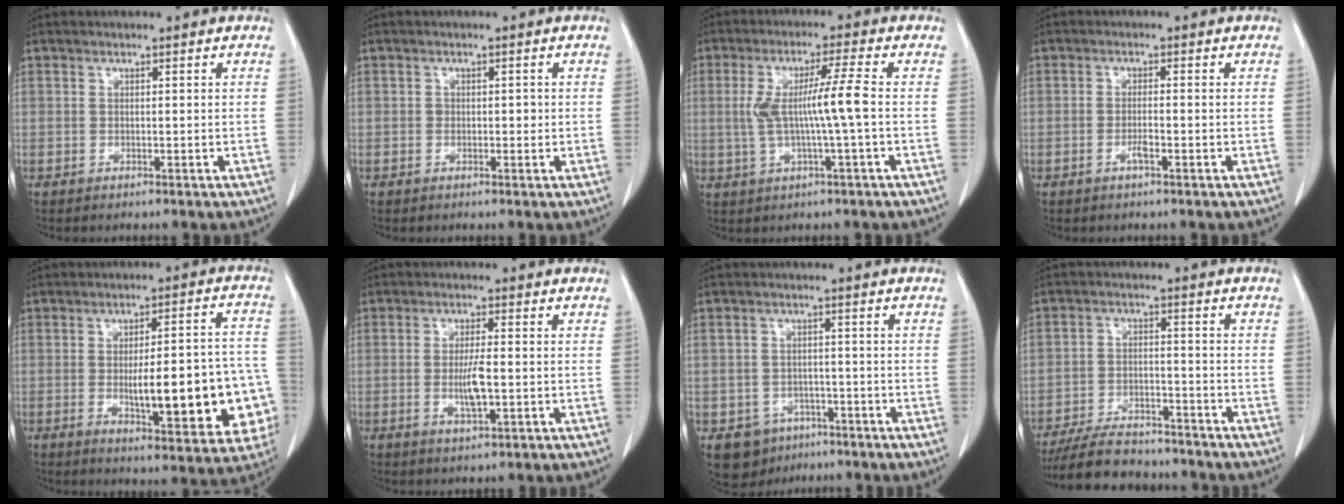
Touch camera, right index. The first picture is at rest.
{"total": 1.4, "force": [-0.1, 1.1, 0.8], "torque": [-0.010, 0.007, -0.002]}
{"total": 7.6, "force": [-0.2, -0.4, 7.6], "torque": [-0.148, 0.008, -0.002]}
{"total": 2.4, "force": [-1.1, 0.4, 2.1], "torque": [-0.037, 0.000, -0.022]}
{"total": 18.8, "force": [-3.7, 4.7, 17.8], "torque": [-0.166, 0.032, -0.029]}
{"total": 4.8, "force": [-0.8, 1.0, 4.7], "torque": [-0.090, -0.006, -0.012]}
{"total": 6.1, "force": [-3.3, 5.0, 1.2], "torque": [-0.014, 0.008, -0.042]}
{"total": 11.3, "force": [-10.1, 3.5, 3.5], "torque": [-0.053, 0.003, -0.162]}